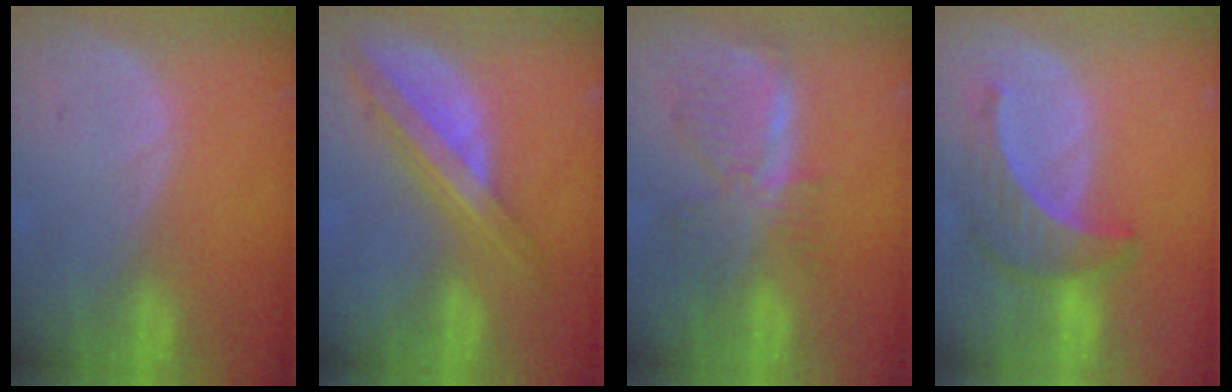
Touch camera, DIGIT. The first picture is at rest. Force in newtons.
{"total": 8.1, "press": 6.8, "slide": 4.3}
{"total": 7.5, "press": 6.8, "slide": 3.1}
{"total": 6.4, "press": 6.3, "slide": 0.7}